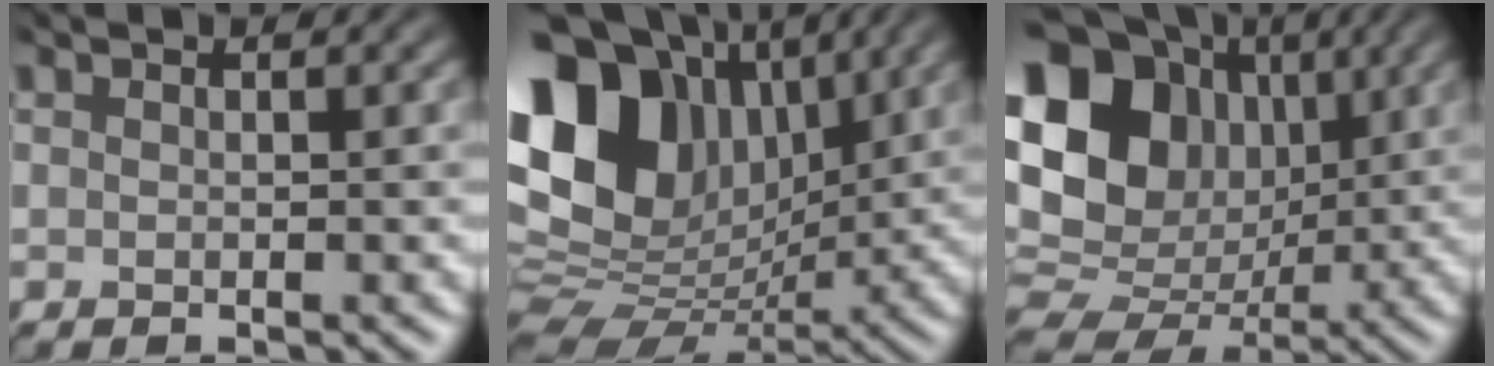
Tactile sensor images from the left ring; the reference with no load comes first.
{"total": 14.0, "force": [3.3, 10.4, 8.7], "torque": [-0.201, 0.018, 0.070]}
{"total": 17.3, "force": [3.1, 14.1, 9.6], "torque": [-0.214, 0.033, 0.068]}